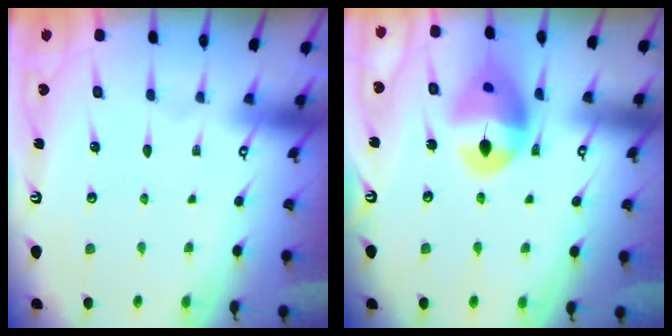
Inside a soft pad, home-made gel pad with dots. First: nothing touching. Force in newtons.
{"total": 14.3, "press": 14.1, "slide": 1.9}